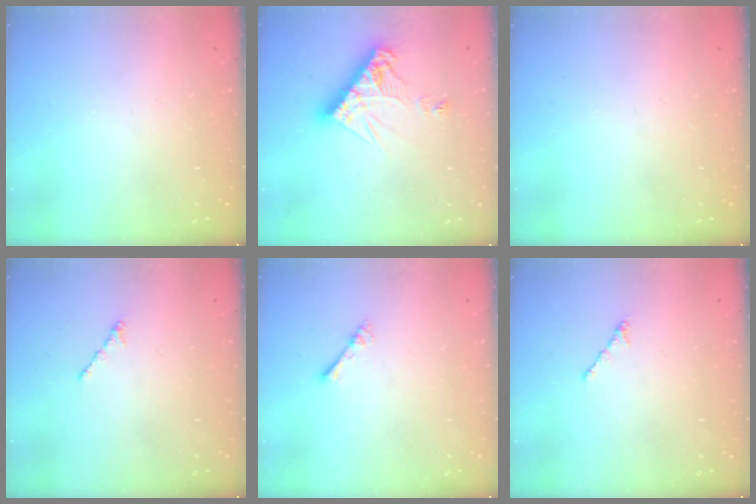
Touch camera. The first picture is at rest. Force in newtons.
{"total": 11.6, "press": 11.6, "slide": 1.0}
{"total": 0.0}
{"total": 0.5, "press": 0.4, "slide": 0.3}
{"total": 1.0, "press": 1.0, "slide": 0.3}
{"total": 0.5, "press": 0.4, "slide": 0.3}